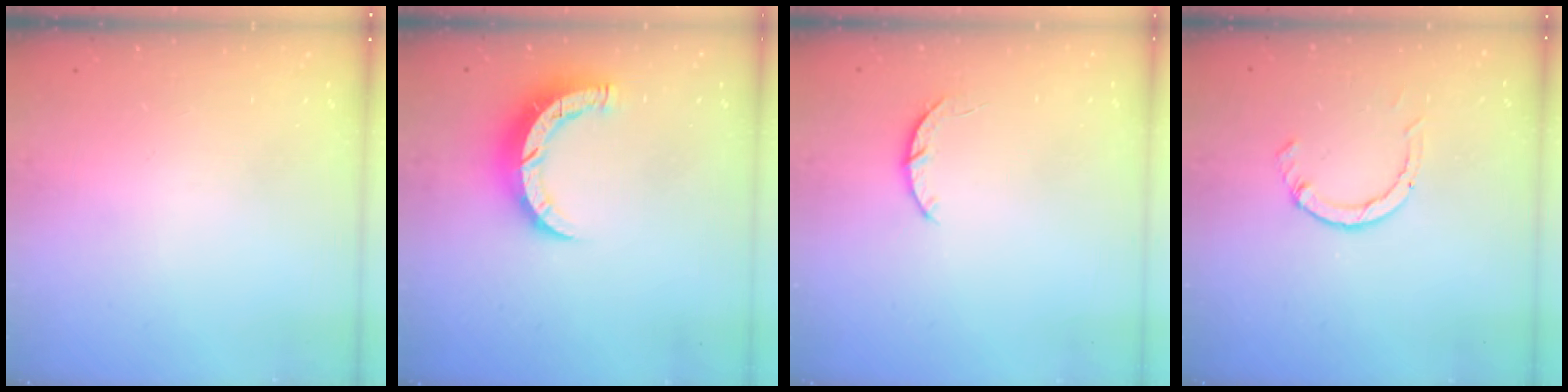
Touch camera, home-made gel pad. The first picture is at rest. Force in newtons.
{"total": 7.9, "press": 7.9, "slide": 0.5}
{"total": 3.0, "press": 3.0, "slide": 0.5}
{"total": 2.3, "press": 2.3, "slide": 0.3}